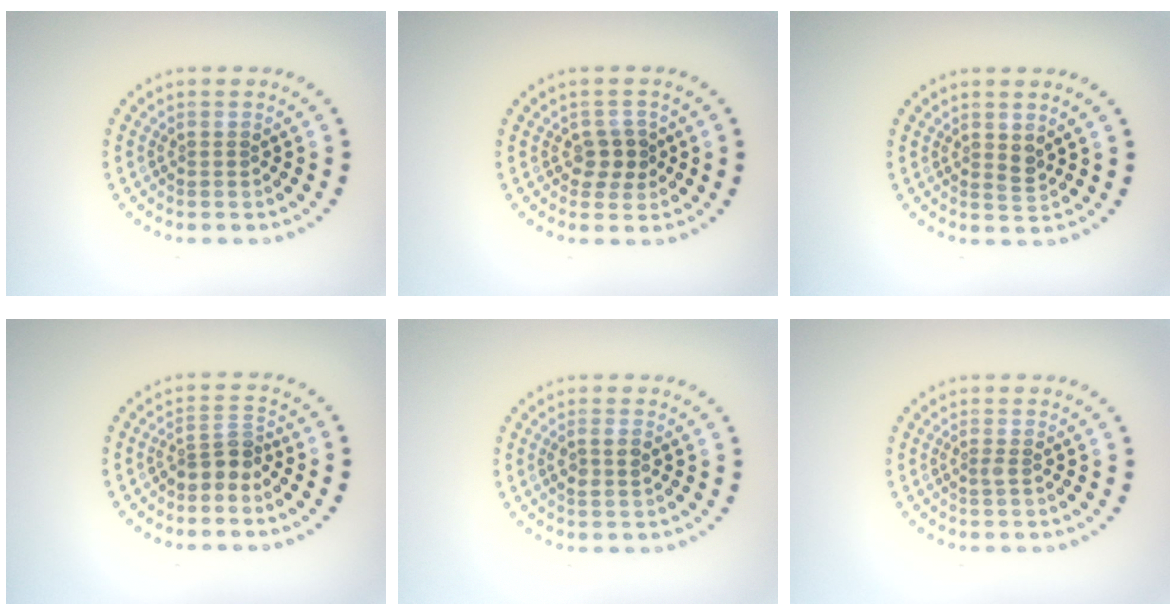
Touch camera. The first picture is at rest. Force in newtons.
{"total": 2.1, "press": 1.9, "slide": 0.7}
{"total": 1.1, "press": 1.0, "slide": 0.4}
{"total": 2.3, "press": 1.8, "slide": 1.5}
{"total": 1.6, "press": 1.6, "slide": 0.4}
{"total": 0.6, "press": 0.5, "slide": 0.3}